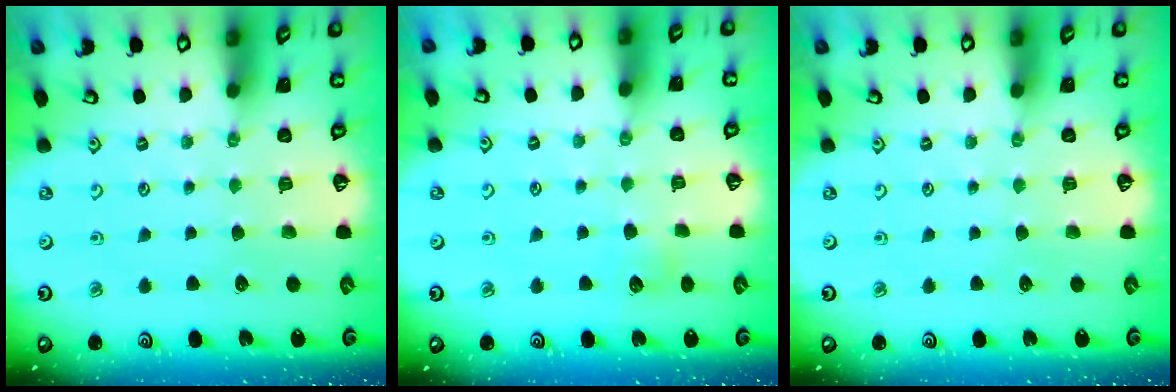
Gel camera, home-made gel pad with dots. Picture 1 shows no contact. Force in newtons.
{"total": 3.7, "press": 3.7, "slide": 0.4}
{"total": 0.0}